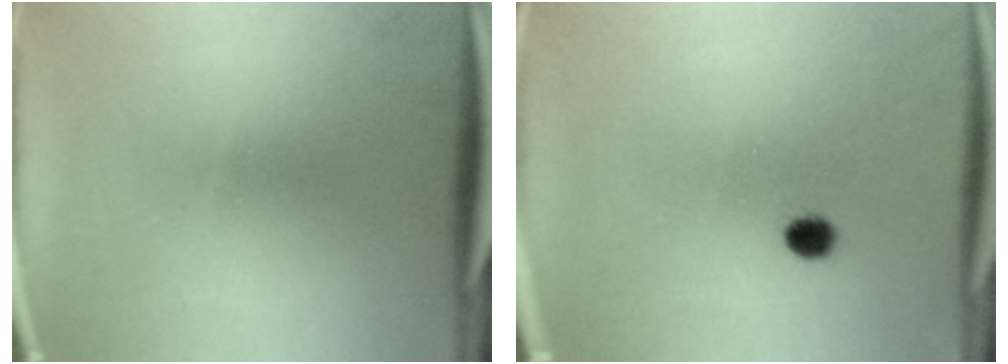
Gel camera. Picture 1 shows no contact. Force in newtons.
{"total": 2.6}